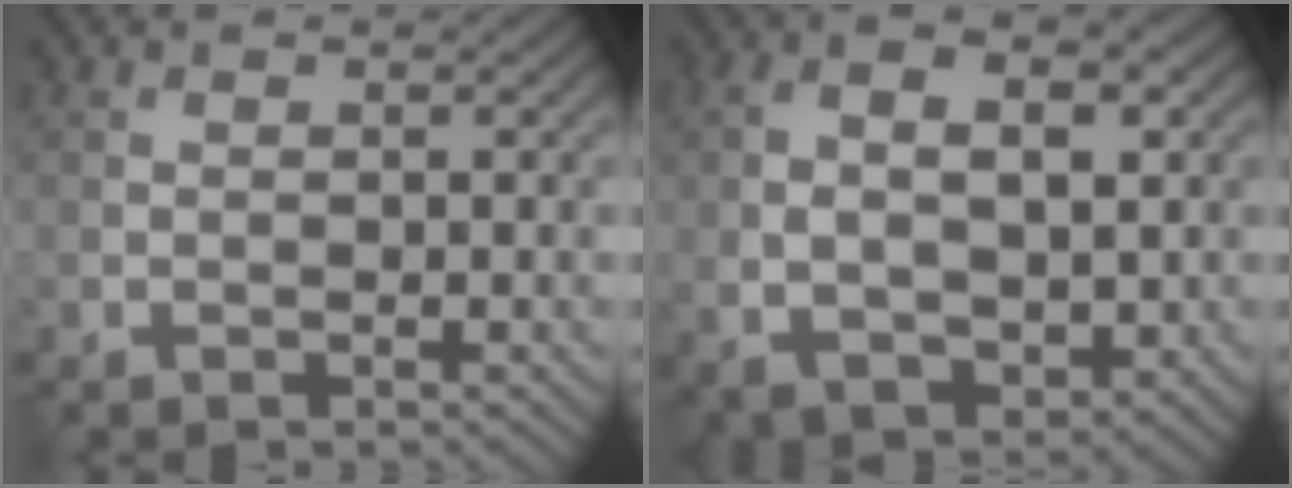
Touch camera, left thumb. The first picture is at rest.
{"total": 9.4, "force": [0.6, 4.9, 7.9], "torque": [-0.161, -0.002, 0.013]}